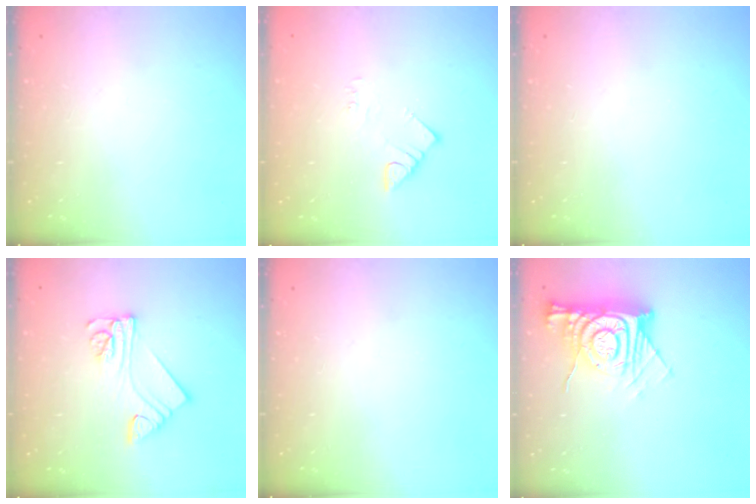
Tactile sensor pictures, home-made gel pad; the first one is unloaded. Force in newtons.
{"total": 2.8, "press": 2.8, "slide": 0.2}
{"total": 0.0}
{"total": 9.7, "press": 9.7, "slide": 0.9}
{"total": 0.0}
{"total": 13.6, "press": 13.5, "slide": 1.3}